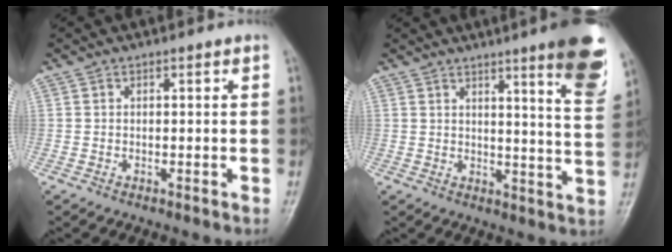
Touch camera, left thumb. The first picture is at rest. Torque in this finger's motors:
{"motor_torque": [1.78, 0.75, 1.00, -0.87, 0.26]}